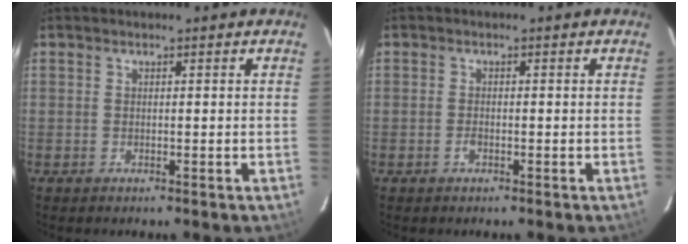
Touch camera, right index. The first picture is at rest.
{"total": 0.9, "force": [-0.5, 0.4, 0.6], "torque": [-0.014, 0.000, -0.010]}